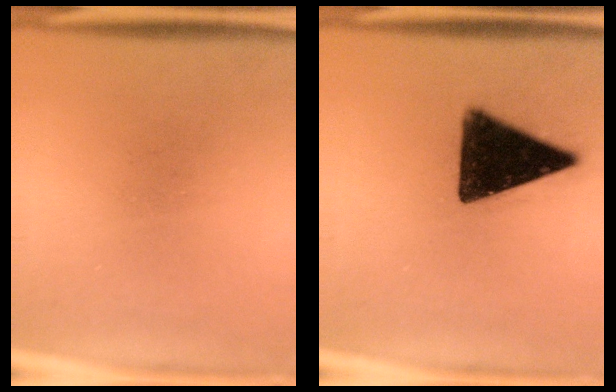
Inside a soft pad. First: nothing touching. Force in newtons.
{"total": 15.9}